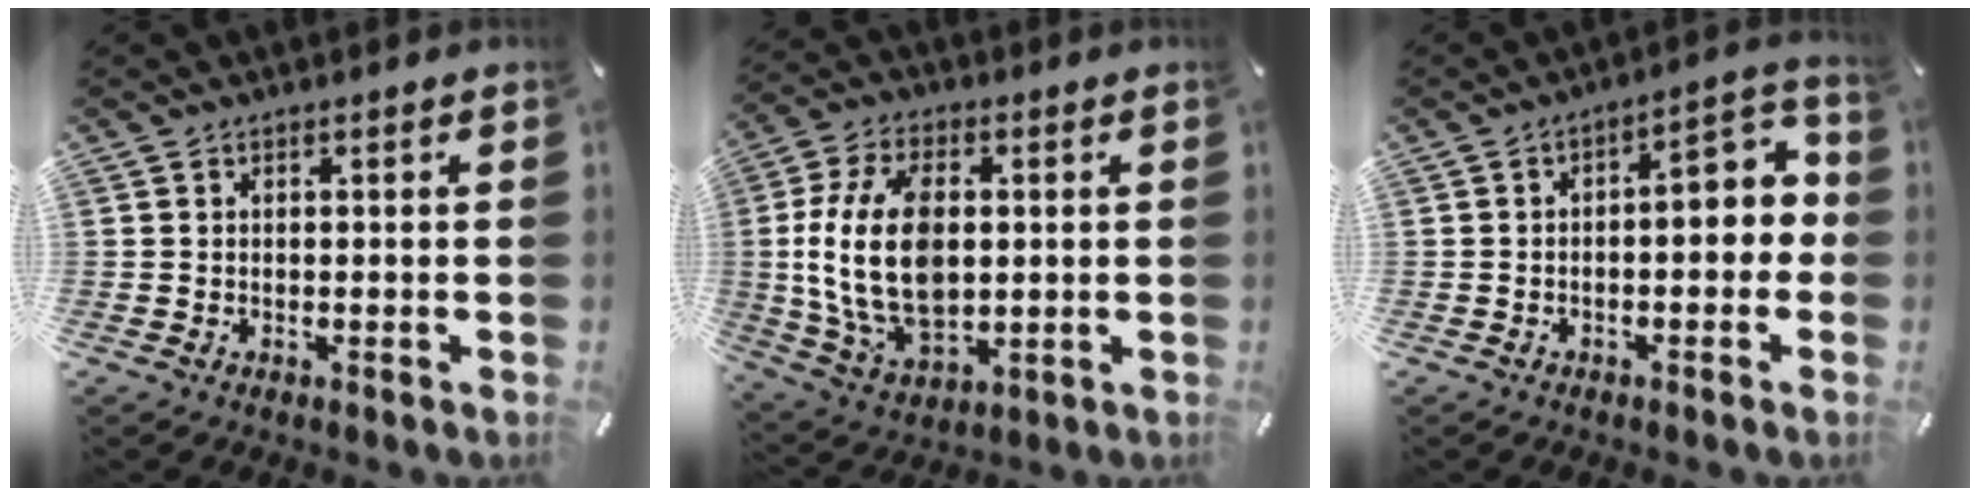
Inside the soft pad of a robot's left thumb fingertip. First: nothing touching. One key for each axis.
{"total": 17.4, "fx": 1.1, "fy": 11.2, "fz": 13.3, "tx": -0.302, "ty": -0.006, "tz": 0.018}
{"total": 7.0, "fx": -0.2, "fy": 3.5, "fz": 6.1, "tx": -0.082, "ty": -0.013, "tz": -0.012}